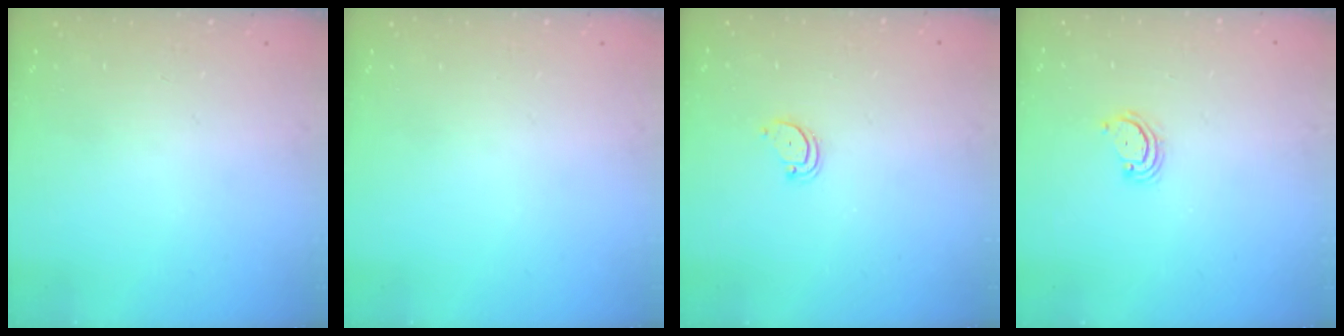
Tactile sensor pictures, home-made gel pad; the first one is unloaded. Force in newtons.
{"total": 0.0}
{"total": 3.0, "press": 3.0, "slide": 0.3}
{"total": 3.1, "press": 3.1, "slide": 0.5}